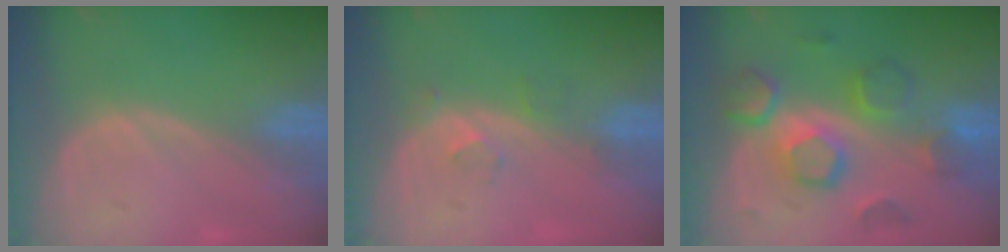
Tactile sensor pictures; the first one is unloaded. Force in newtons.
{"total": 2.7, "press": 2.3, "slide": 1.5}
{"total": 9.1, "press": 9.1, "slide": 0.3}